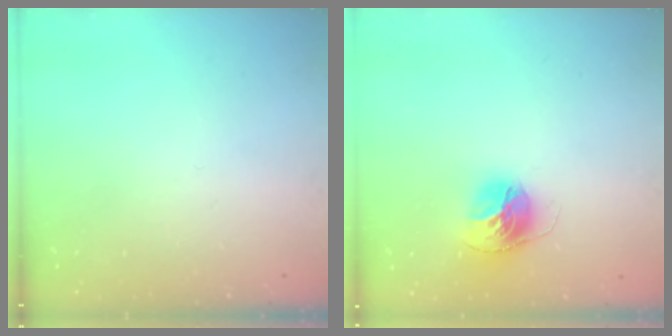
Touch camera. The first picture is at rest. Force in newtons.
{"total": 13.9, "press": 13.8, "slide": 1.4}